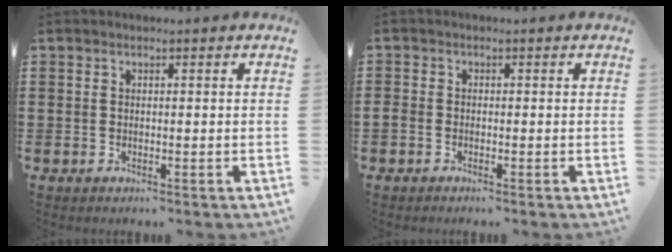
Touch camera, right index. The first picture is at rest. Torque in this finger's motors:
{"motor_torque": [0.47, 1.67, 0.26, 0.07]}